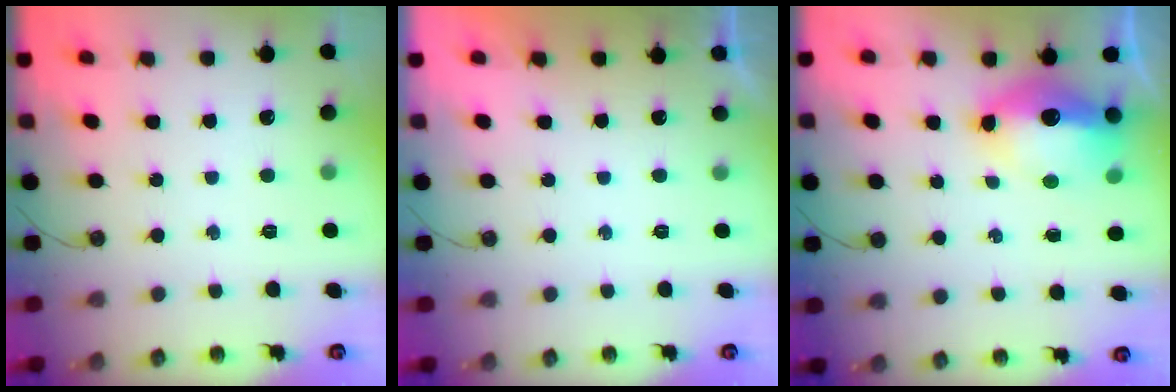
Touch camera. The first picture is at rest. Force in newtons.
{"total": 0.0}
{"total": 13.5, "press": 13.4, "slide": 1.3}